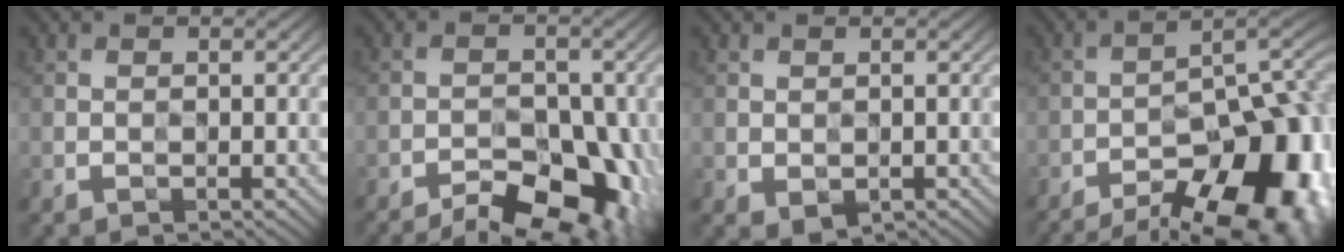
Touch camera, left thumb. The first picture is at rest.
{"total": 11.6, "force": [-8.4, 5.2, 6.1], "torque": [-0.060, 0.004, -0.111]}
{"total": 2.5, "force": [-0.5, 1.8, 1.6], "torque": [-0.024, -0.007, -0.005]}
{"total": 18.6, "force": [-11.6, 7.5, 12.4], "torque": [-0.132, 0.001, -0.159]}